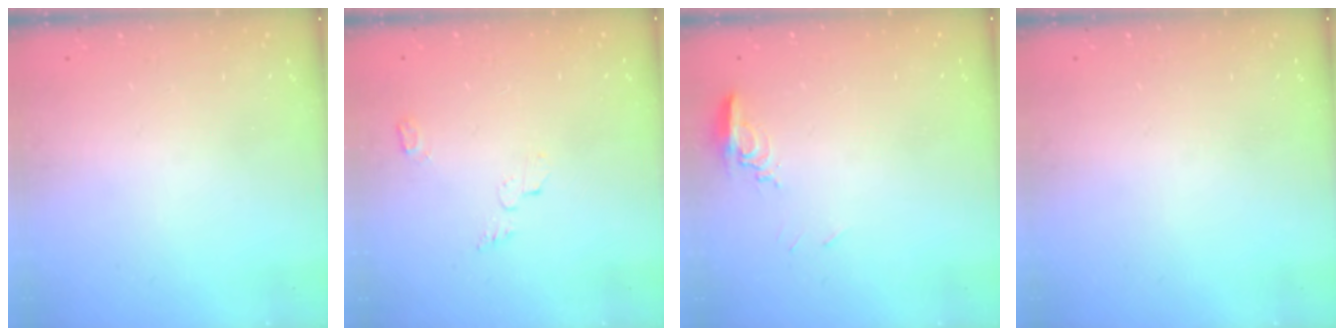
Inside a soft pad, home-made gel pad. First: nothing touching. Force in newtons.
{"total": 4.1, "press": 4.1, "slide": 0.3}
{"total": 8.3, "press": 8.1, "slide": 1.9}
{"total": 0.0}